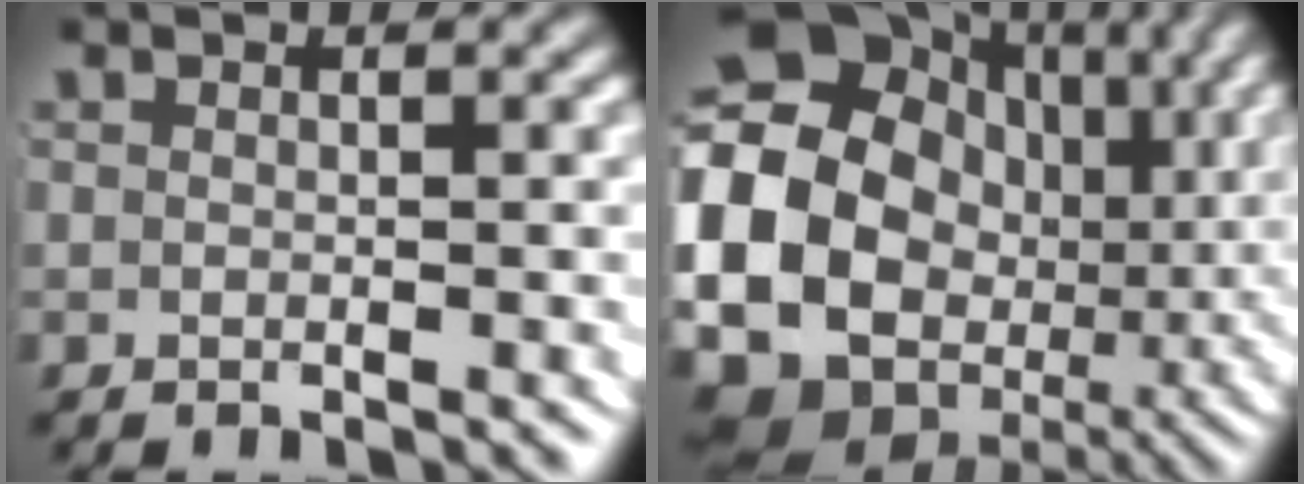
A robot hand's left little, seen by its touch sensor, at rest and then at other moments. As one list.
[{"total": 24.3, "force": [0.7, 19.7, 14.2], "torque": [-0.301, -0.044, 0.002]}]